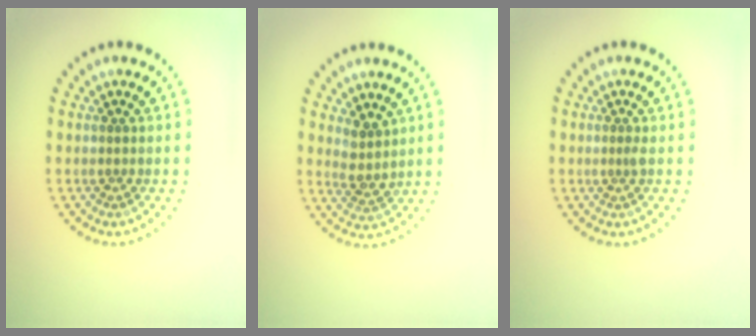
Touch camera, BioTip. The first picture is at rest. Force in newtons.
{"total": 2.3, "press": 1.8, "slide": 1.3}
{"total": 0.6, "press": 0.4, "slide": 0.5}